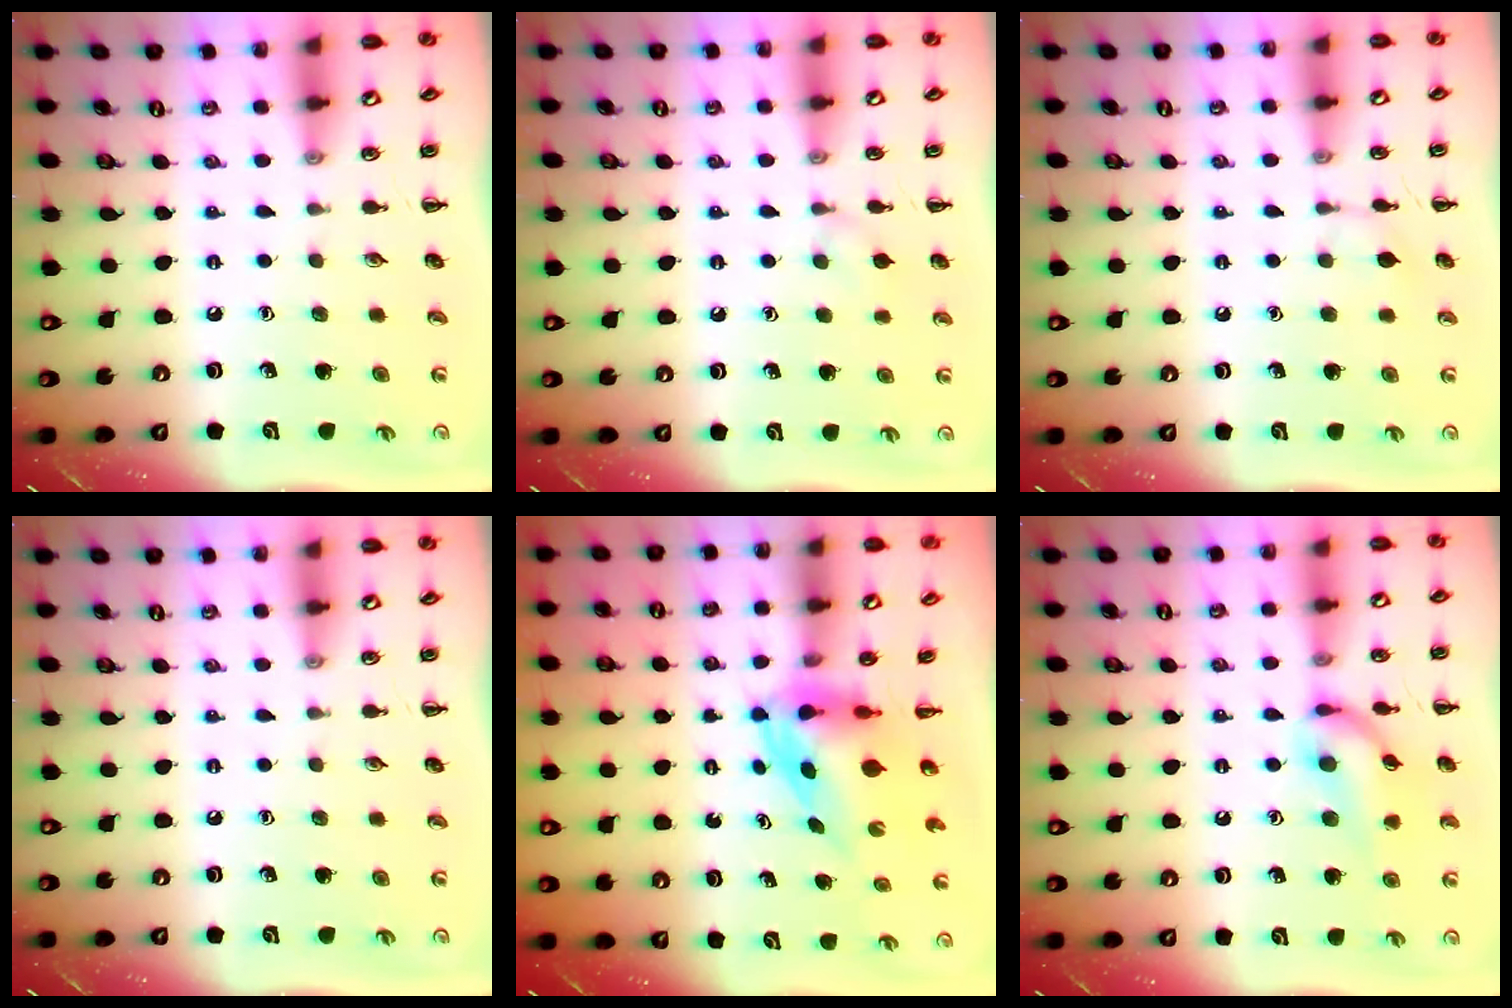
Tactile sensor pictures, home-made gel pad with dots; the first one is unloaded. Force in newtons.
{"total": 5.4, "press": 4.9, "slide": 2.1}
{"total": 5.6, "press": 5.5, "slide": 1.0}
{"total": 0.0}
{"total": 3.8, "press": 3.7, "slide": 0.9}
{"total": 14.0, "press": 13.9, "slide": 1.2}